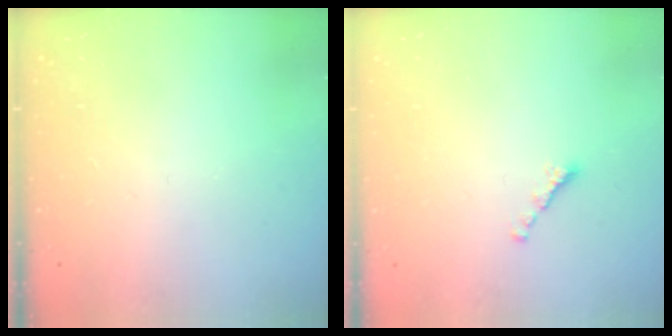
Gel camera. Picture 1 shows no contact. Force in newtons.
{"total": 1.5, "press": 1.4, "slide": 0.5}